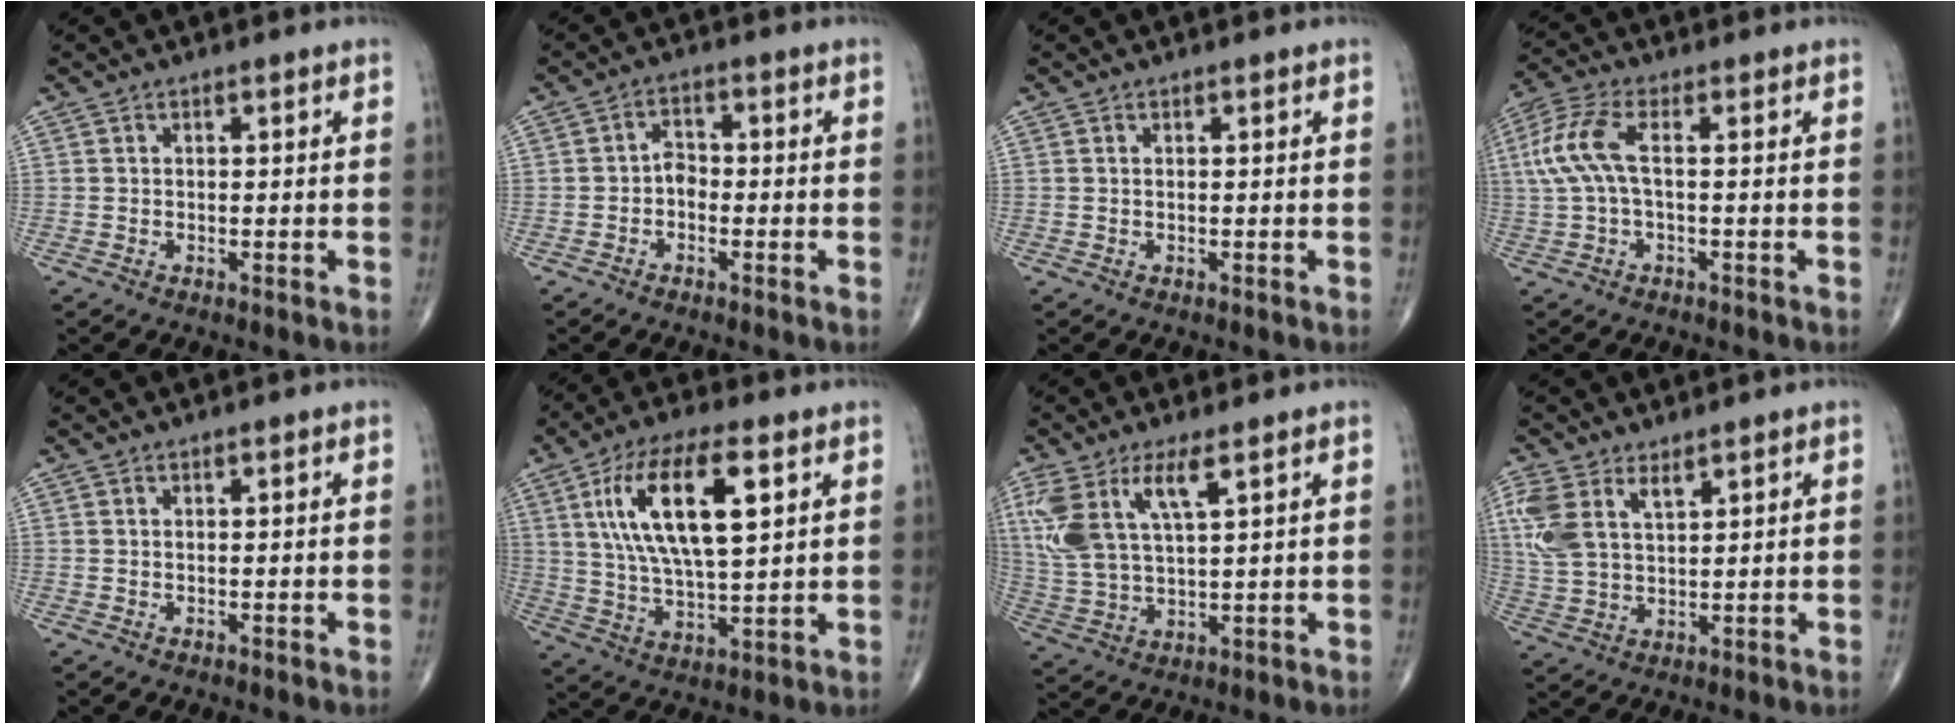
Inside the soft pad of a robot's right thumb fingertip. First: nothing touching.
{"total": 2.9, "force": [-1.0, 2.0, 1.8], "torque": [-0.018, 0.015, -0.027]}
{"total": 0.0}
{"total": 8.3, "force": [0.7, 3.2, 7.6], "torque": [-0.201, 0.023, 0.010]}
{"total": 0.0}
{"total": 17.8, "force": [5.6, 6.9, 15.4], "torque": [-0.278, -0.003, 0.100]}
{"total": 12.3, "force": [5.5, 4.4, 10.1], "torque": [-0.234, -0.013, 0.118]}
{"total": 9.4, "force": [4.6, 4.9, 6.6], "torque": [-0.151, -0.003, 0.100]}